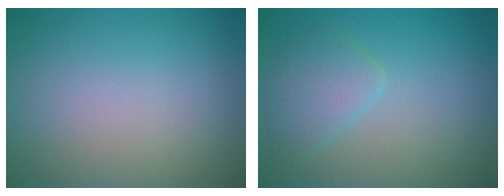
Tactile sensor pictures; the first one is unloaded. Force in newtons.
{"total": 2.5, "press": 2.5, "slide": 0.1}